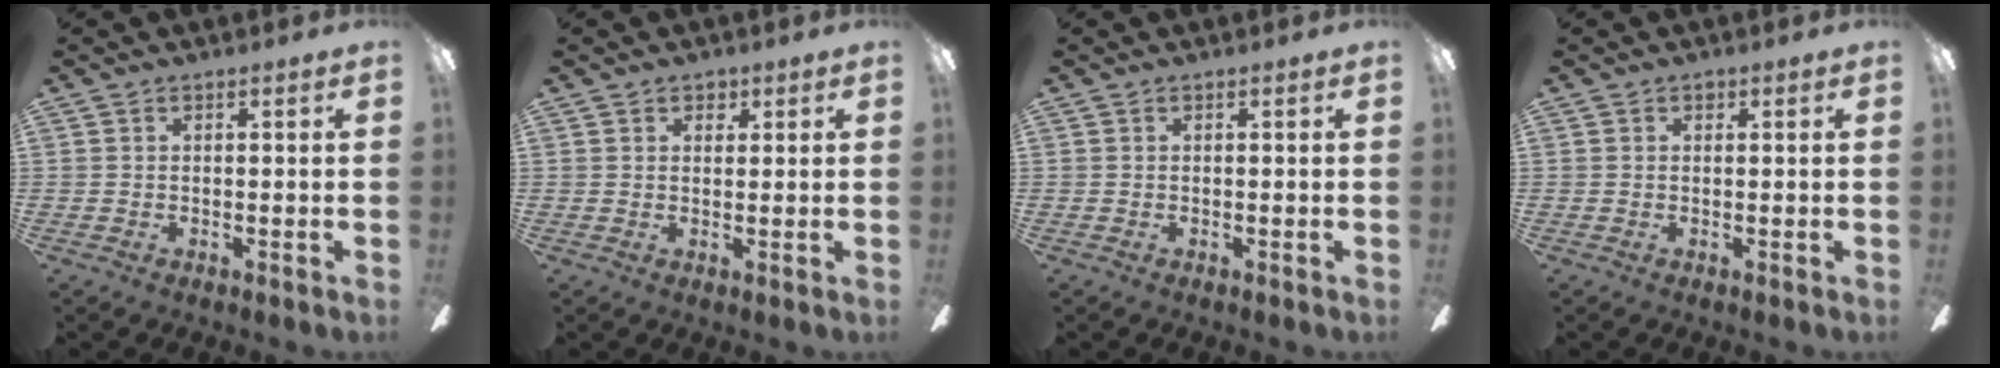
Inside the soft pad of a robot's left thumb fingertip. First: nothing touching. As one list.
[{"total": 1.9, "force": [1.4, 1.1, 0.6], "torque": [0.002, -0.003, 0.023]}, {"total": 0.0}, {"total": 0.6, "force": [0.5, 0.0, 0.3], "torque": [-0.007, 0.001, 0.010]}]